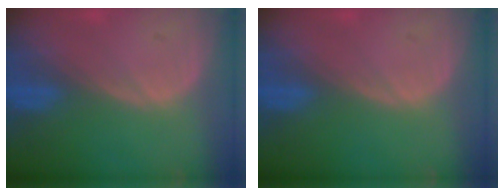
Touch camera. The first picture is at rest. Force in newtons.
{"total": 0.0}